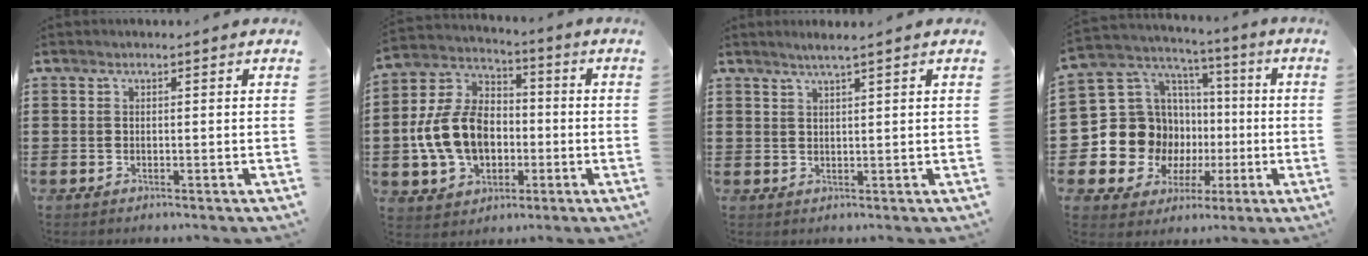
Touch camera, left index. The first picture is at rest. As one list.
[{"total": 12.1, "force": [-1.7, 9.1, 7.8], "torque": [-0.203, 0.016, -0.033]}, {"total": 2.0, "force": [1.6, -0.3, 1.2], "torque": [-0.026, 0.000, 0.029]}, {"total": 14.4, "force": [-2.2, 13.6, 4.2], "torque": [-0.138, -0.021, -0.010]}]